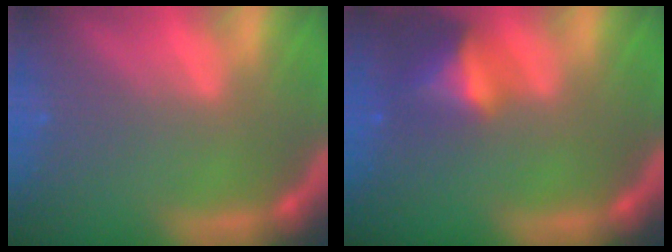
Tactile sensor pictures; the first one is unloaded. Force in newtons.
{"total": 4.5}